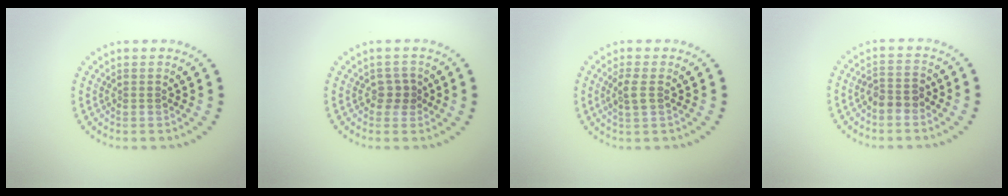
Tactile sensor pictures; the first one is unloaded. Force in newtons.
{"total": 1.5, "press": 1.4, "slide": 0.5}
{"total": 1.9, "press": 1.7, "slide": 0.7}
{"total": 2.1, "press": 2.0, "slide": 0.8}